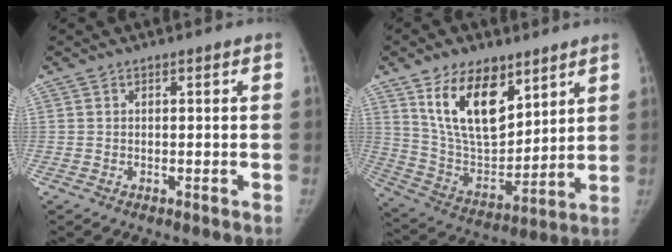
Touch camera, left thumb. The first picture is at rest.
{"total": 18.0, "force": [9.7, 9.4, 11.8], "torque": [-0.161, -0.054, 0.192]}